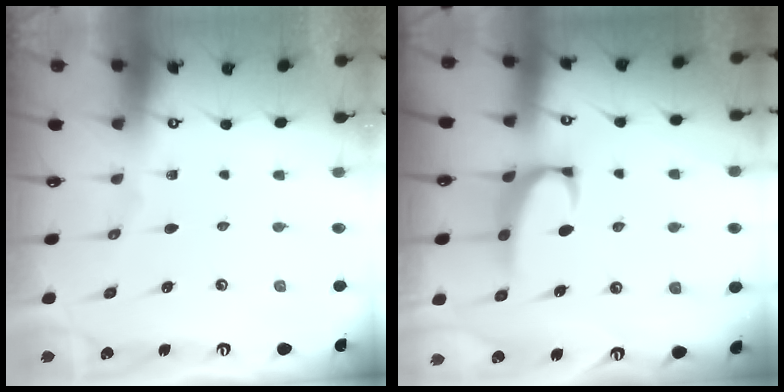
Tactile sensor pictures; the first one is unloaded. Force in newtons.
{"total": 2.4, "press": 2.3, "slide": 0.7}